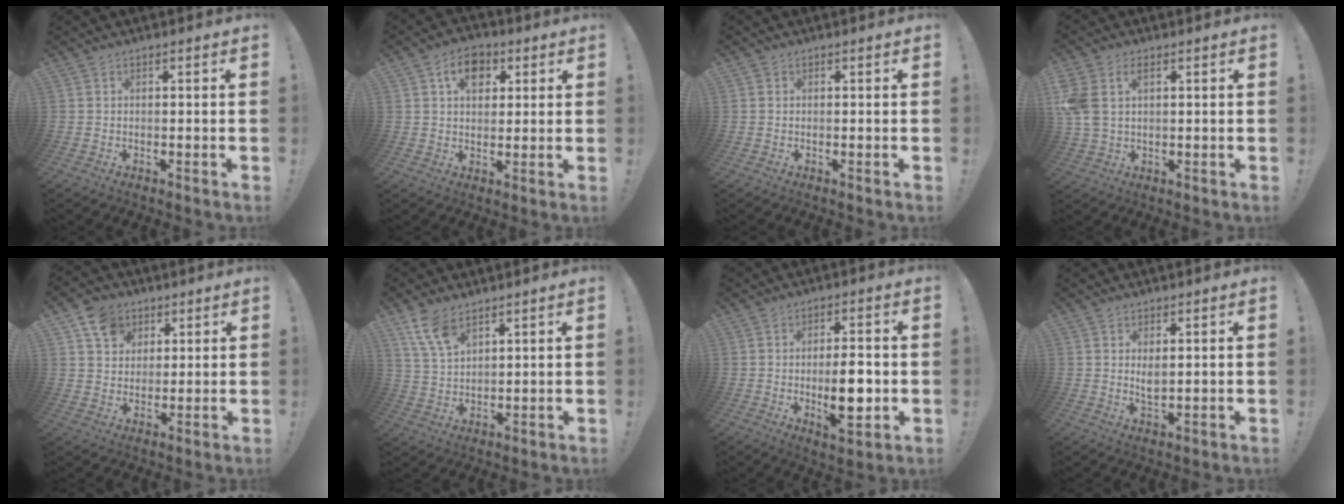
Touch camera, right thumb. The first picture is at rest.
{"total": 9.0, "force": [3.4, 6.6, 5.0], "torque": [-0.064, -0.003, 0.062]}
{"total": 0.6, "force": [0.2, 0.5, 0.0], "torque": [0.002, 0.000, 0.003]}
{"total": 6.6, "force": [2.4, 4.4, 4.3], "torque": [-0.103, -0.005, 0.045]}
{"total": 9.7, "force": [4.7, 8.0, 2.8], "torque": [-0.040, -0.026, 0.095]}
{"total": 9.5, "force": [6.6, 5.1, 4.6], "torque": [-0.091, -0.029, 0.130]}
{"total": 9.9, "force": [-1.6, 4.0, 8.9], "torque": [-0.139, -0.004, -0.029]}
{"total": 3.5, "force": [1.4, 1.6, 2.8], "torque": [-0.042, -0.011, 0.023]}